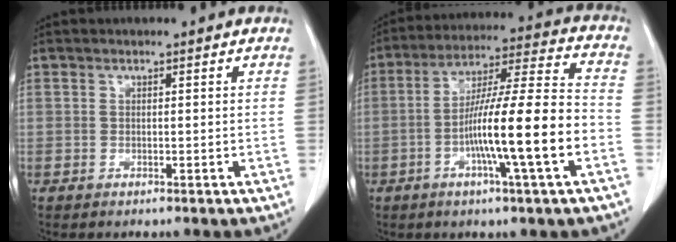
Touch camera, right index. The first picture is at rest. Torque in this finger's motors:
{"motor_torque": [2.14, 0.00, 1.05, 0.21]}